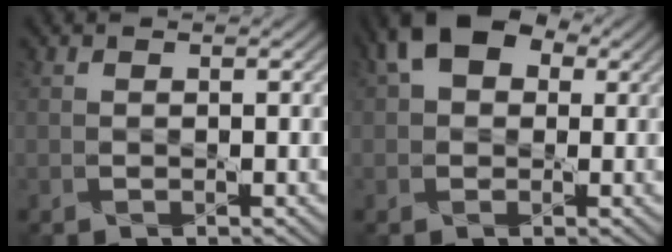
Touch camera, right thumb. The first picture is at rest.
{"total": 6.3, "force": [2.4, 4.5, 3.8], "torque": [-0.078, 0.025, 0.028]}